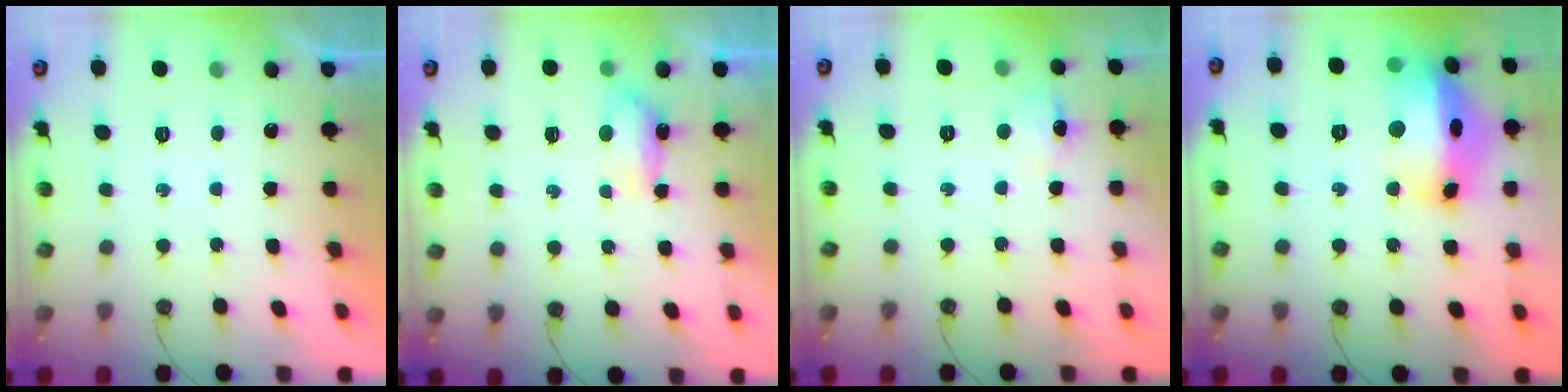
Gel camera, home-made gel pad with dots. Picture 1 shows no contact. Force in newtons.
{"total": 4.5, "press": 4.4, "slide": 0.8}
{"total": 7.8, "press": 7.8, "slide": 0.7}
{"total": 19.3, "press": 19.2, "slide": 1.9}